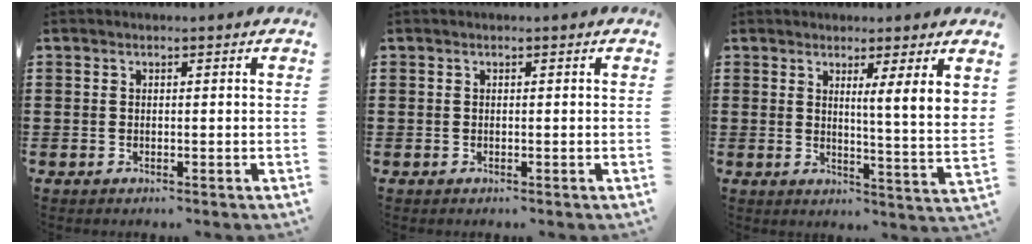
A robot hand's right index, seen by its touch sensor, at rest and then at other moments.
{"total": 0.0}
{"total": 5.3, "force": [3.6, -1.3, 3.7], "torque": [-0.058, -0.036, 0.054]}